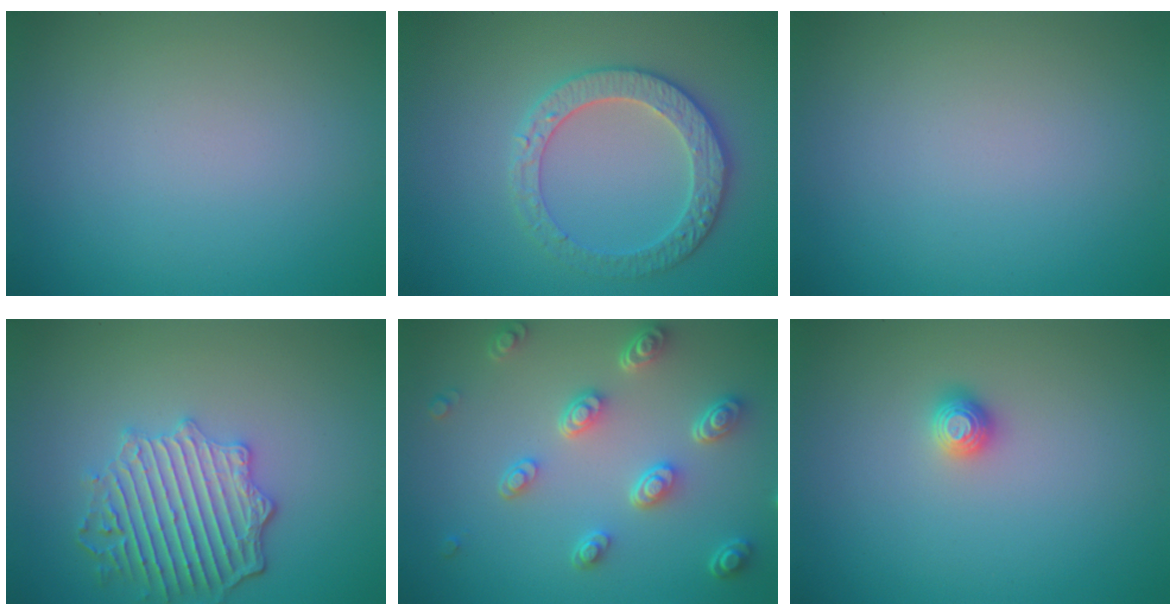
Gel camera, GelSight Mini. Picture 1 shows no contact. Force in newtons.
{"total": 3.8, "press": 3.7, "slide": 0.7}
{"total": 0.0}
{"total": 5.3, "press": 4.5, "slide": 2.7}
{"total": 4.7, "press": 3.5, "slide": 3.2}
{"total": 1.1, "press": 1.1, "slide": 0.3}